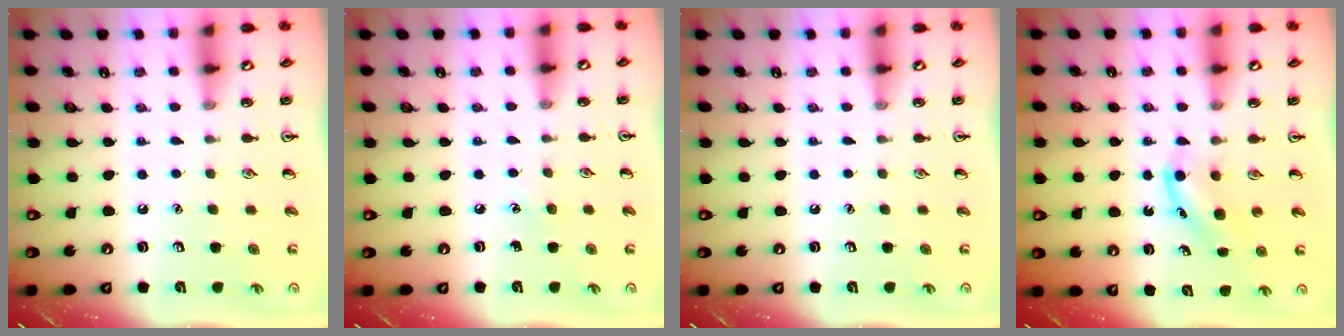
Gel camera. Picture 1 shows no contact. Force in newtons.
{"total": 3.0, "press": 2.8, "slide": 1.1}
{"total": 0.0}
{"total": 4.1, "press": 3.9, "slide": 1.2}